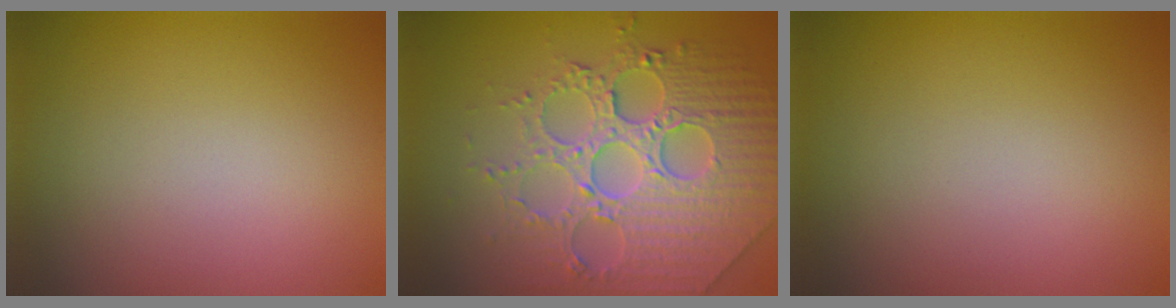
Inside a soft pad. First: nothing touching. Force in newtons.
{"total": 7.1, "press": 5.9, "slide": 4.0}
{"total": 0.0}